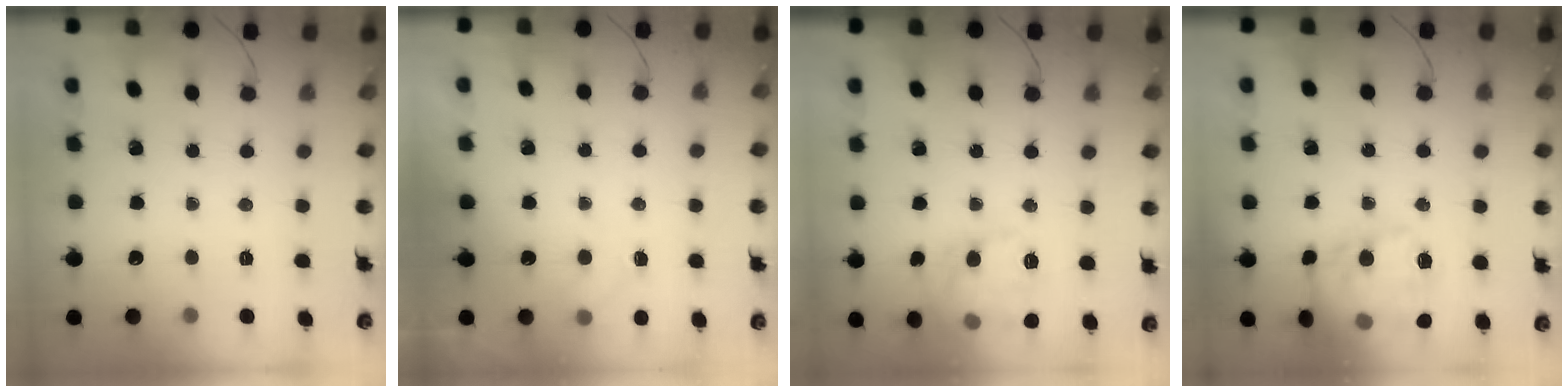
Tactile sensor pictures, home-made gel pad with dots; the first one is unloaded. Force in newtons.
{"total": 7.0, "press": 6.8, "slide": 1.8}
{"total": 15.3, "press": 15.2, "slide": 0.3}
{"total": 17.7, "press": 17.7, "slide": 1.2}